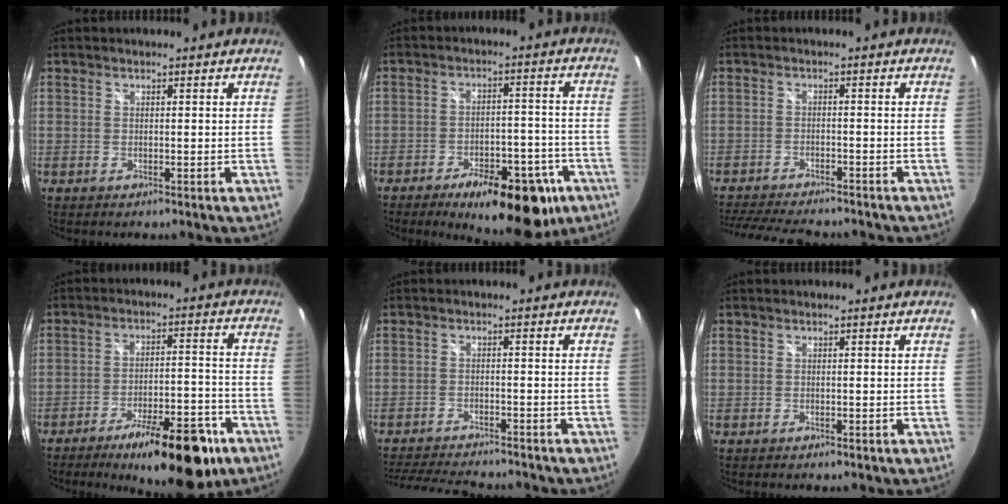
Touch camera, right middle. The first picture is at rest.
{"total": 16.6, "force": [-10.2, 6.8, 11.2], "torque": [-0.165, -0.003, -0.129]}
{"total": 12.3, "force": [-11.0, 2.4, 4.9], "torque": [-0.118, -0.019, -0.176]}
{"total": 16.5, "force": [-10.7, 4.8, 11.6], "torque": [-0.171, -0.008, -0.150]}
{"total": 11.4, "force": [-10.4, 2.0, 4.1], "torque": [-0.104, -0.015, -0.167]}
{"total": 0.0}